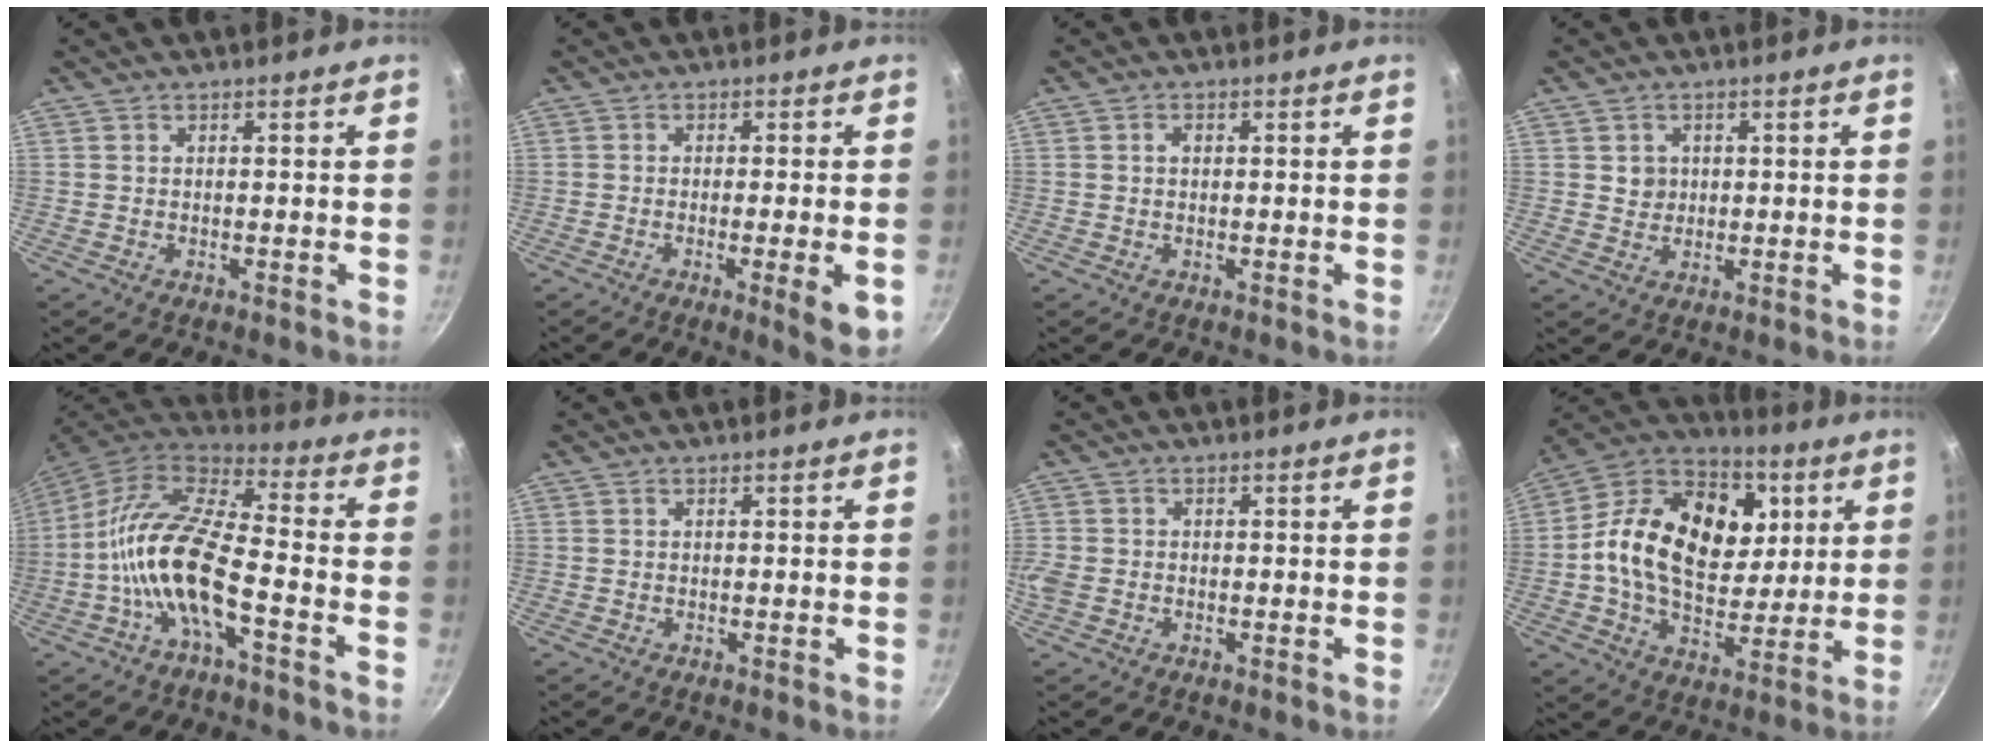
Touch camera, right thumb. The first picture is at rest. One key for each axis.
{"total": 6.7, "fx": -2.0, "fy": 0.9, "fz": 6.3, "tx": -0.089, "ty": -0.001, "tz": -0.027}
{"total": 1.3, "fx": 0.2, "fy": 1.0, "fz": 0.8, "tx": -0.012, "ty": 0.004, "tz": 0.002}
{"total": 2.7, "fx": 0.6, "fy": 2.6, "fz": 0.8, "tx": 0.001, "ty": 0.002, "tz": 0.010}
{"total": 15.9, "fx": -5.0, "fy": 5.7, "fz": 14.0, "tx": -0.269, "ty": 0.045, "tz": -0.112}
{"total": 0.0}
{"total": 3.3, "fx": -1.0, "fy": 2.6, "fz": 1.7, "tx": -0.041, "ty": 0.002, "tz": -0.022}
{"total": 23.3, "fx": 4.3, "fy": 16.2, "fz": 16.1, "tx": -0.252, "ty": 0.005, "tz": 0.058}